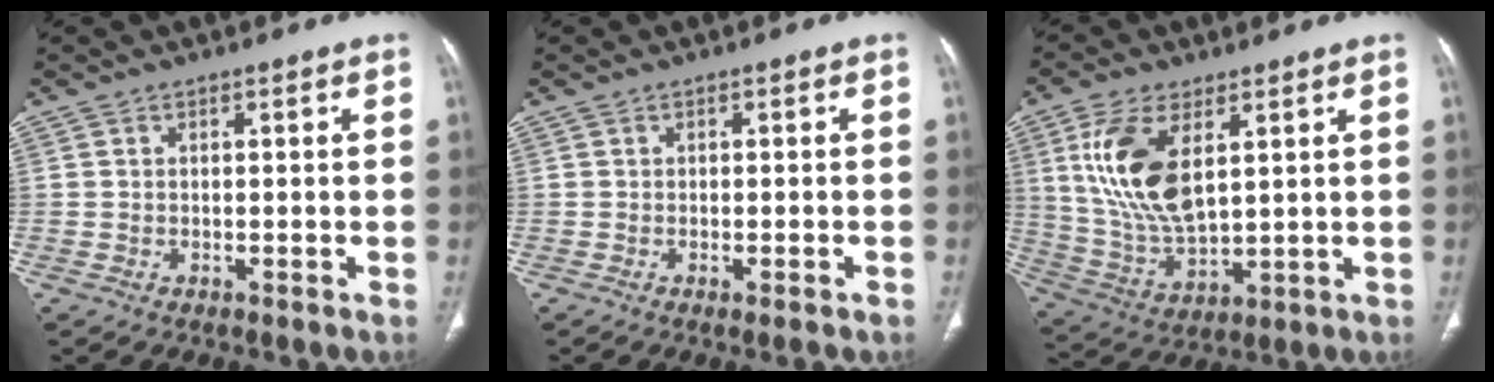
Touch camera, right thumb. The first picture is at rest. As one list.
[{"total": 1.3, "force": [-0.7, 0.1, 1.0], "torque": [-0.022, 0.000, -0.010]}, {"total": 15.1, "force": [4.8, 7.4, 12.3], "torque": [-0.244, -0.019, 0.103]}]